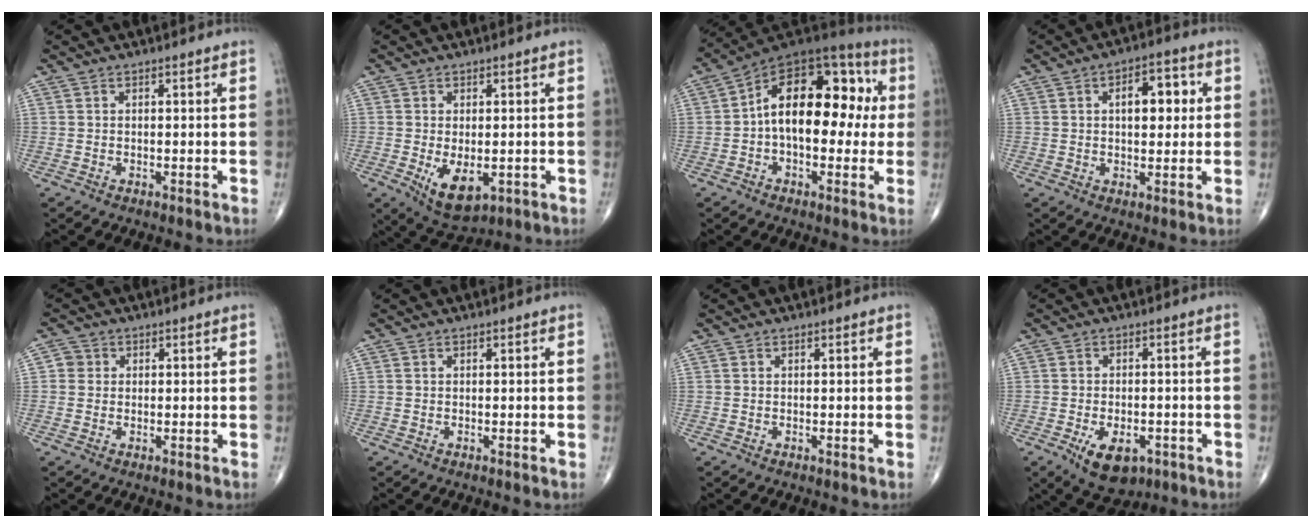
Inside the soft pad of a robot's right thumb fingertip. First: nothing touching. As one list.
[{"total": 7.2, "force": [-1.7, 3.8, 5.9], "torque": [-0.090, -0.015, -0.015]}, {"total": 19.9, "force": [1.0, 11.3, 16.3], "torque": [-0.212, 0.051, 0.003]}, {"total": 8.1, "force": [1.7, 4.4, 6.6], "torque": [-0.065, 0.011, 0.021]}, {"total": 2.2, "force": [0.2, 2.1, 0.6], "torque": [0.004, 0.004, -0.001]}, {"total": 0.0}, {"total": 0.0}, {"total": 8.2, "force": [-3.7, 4.6, 5.7], "torque": [-0.082, 0.006, -0.049]}]